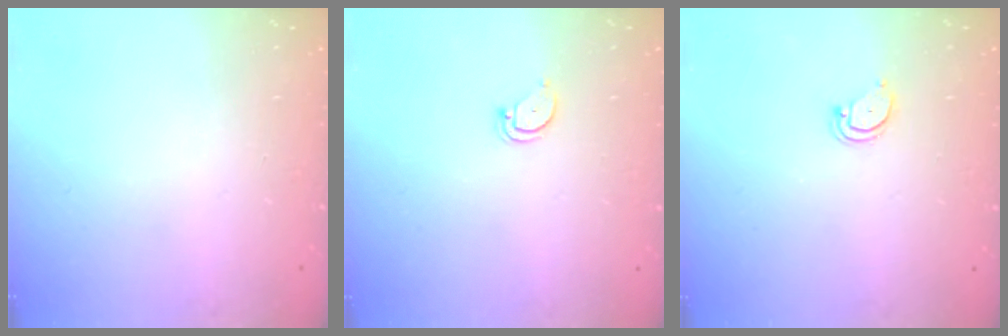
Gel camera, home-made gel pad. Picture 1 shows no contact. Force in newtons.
{"total": 2.6, "press": 2.6, "slide": 0.1}
{"total": 3.0, "press": 3.0, "slide": 0.3}